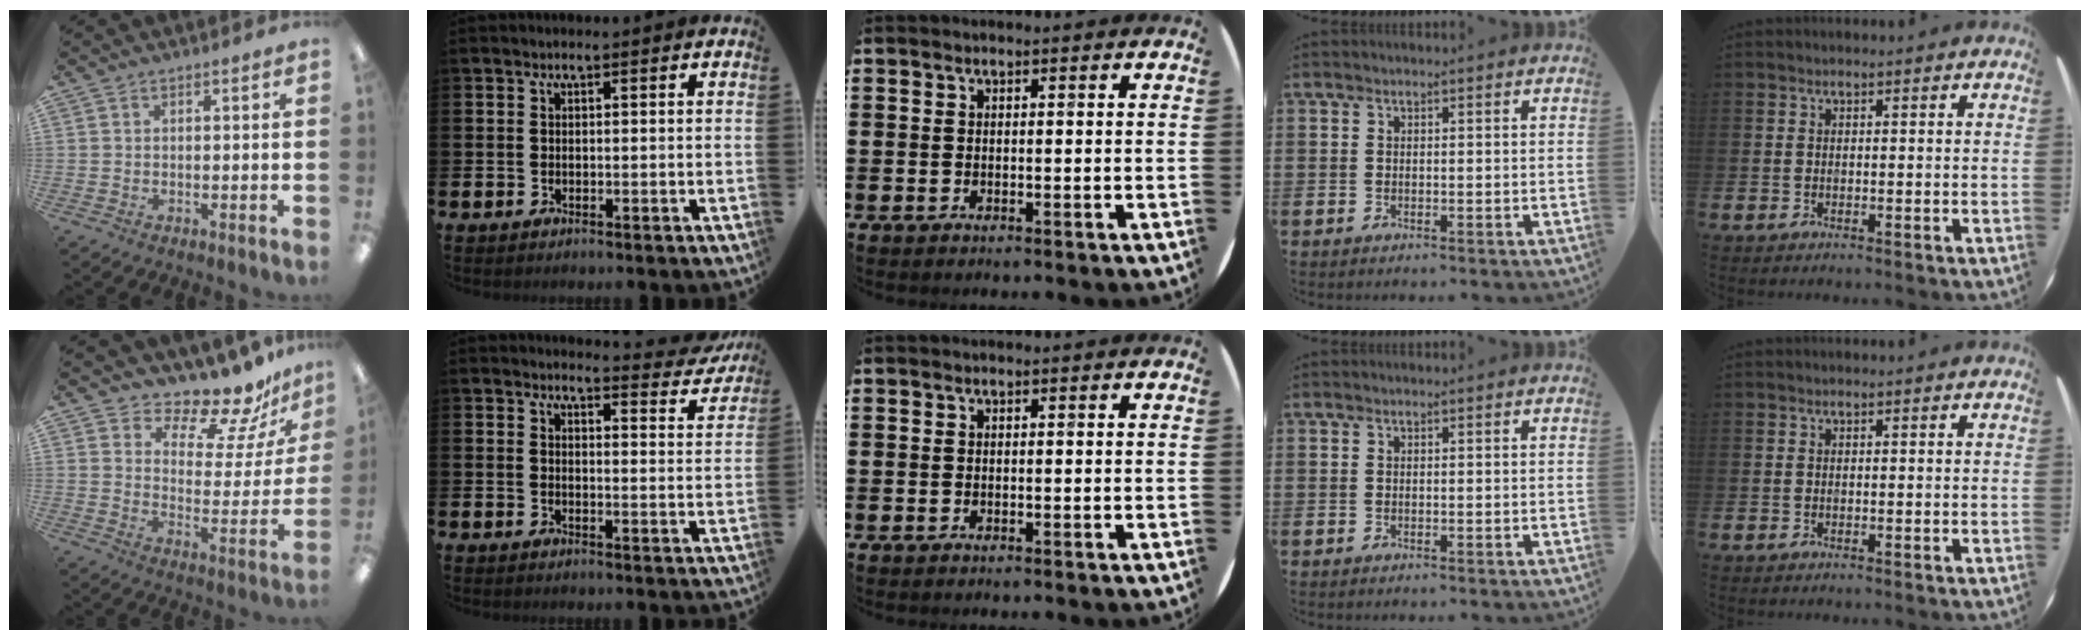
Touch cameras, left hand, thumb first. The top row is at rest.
{"thumb": {"total": 12.6, "force": [11.4, 3.7, 4.0], "torque": [-0.058, -0.107, 0.195]}, "index": {"total": 3.2, "force": [3.1, 0.4, 0.3], "torque": [0.003, -0.030, 0.049]}}